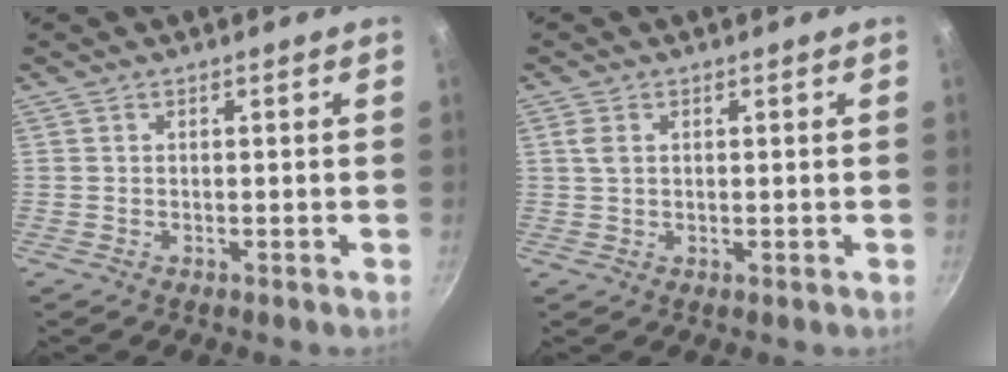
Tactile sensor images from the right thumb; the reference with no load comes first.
{"total": 2.0, "force": [0.7, 1.2, 1.5], "torque": [-0.030, 0.004, 0.013]}